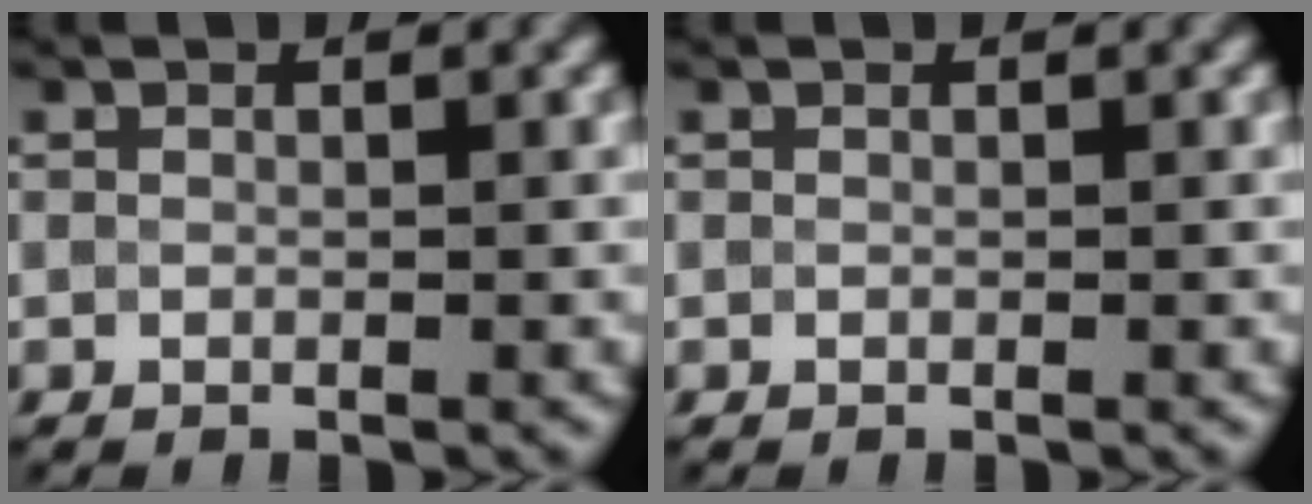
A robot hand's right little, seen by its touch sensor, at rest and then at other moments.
{"total": 0.0}